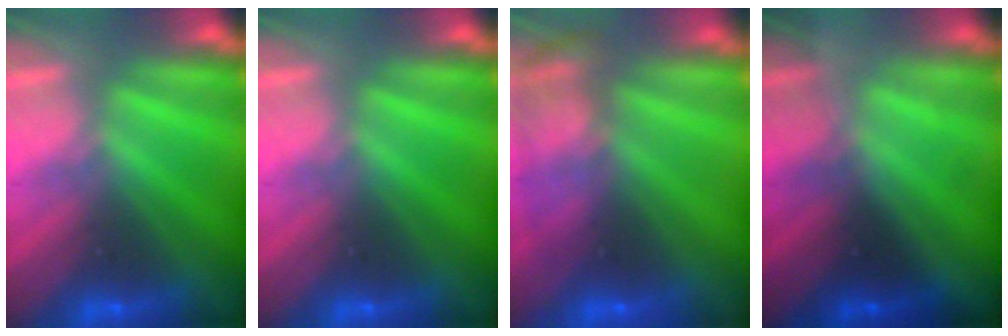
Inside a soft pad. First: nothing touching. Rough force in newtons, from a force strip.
{"total": 0.0}
{"total": 6.2}
{"total": 1.4}